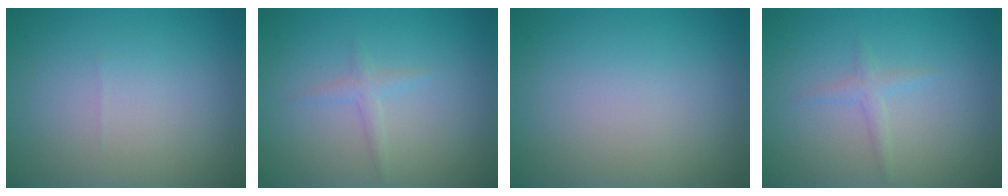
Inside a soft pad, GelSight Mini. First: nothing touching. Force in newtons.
{"total": 1.2, "press": 1.2, "slide": 0.0}
{"total": 0.0}
{"total": 1.2, "press": 1.2, "slide": 0.0}